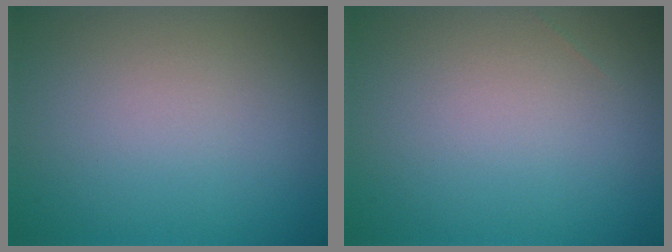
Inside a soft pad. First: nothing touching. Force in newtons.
{"total": 0.0}